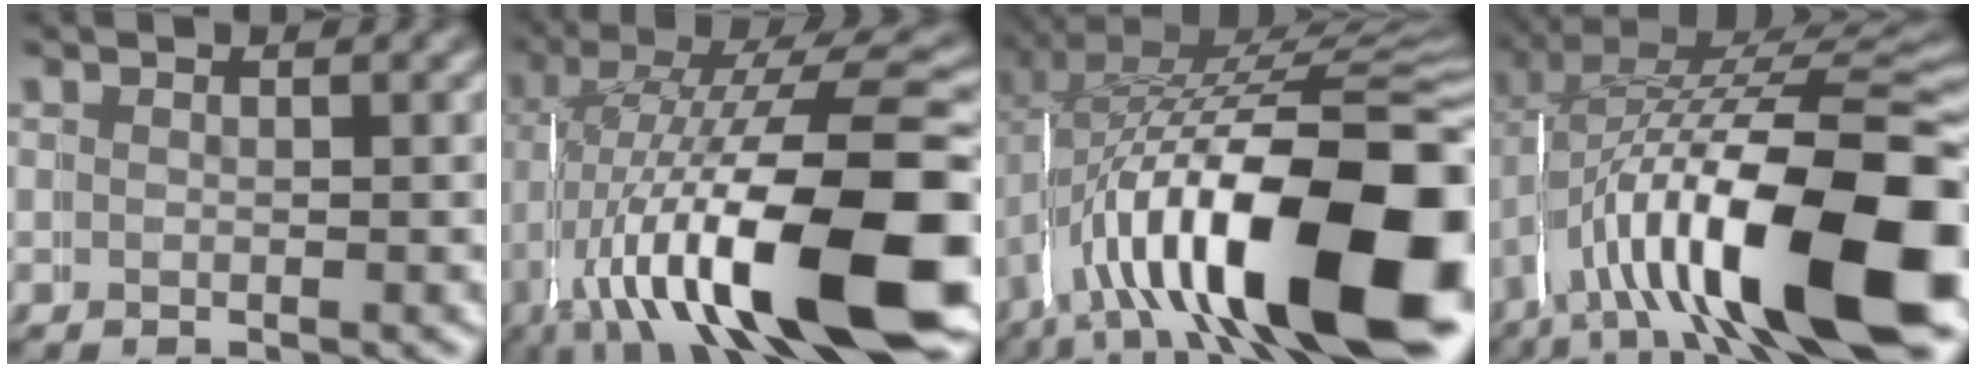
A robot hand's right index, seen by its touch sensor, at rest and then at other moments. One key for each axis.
{"total": 14.7, "fx": -2.3, "fy": 5.6, "fz": 13.4, "tx": -0.217, "ty": -0.012, "tz": -0.023}
{"total": 18.5, "fx": -5.1, "fy": 8.1, "fz": 15.8, "tx": -0.246, "ty": -0.031, "tz": -0.057}
{"total": 17.1, "fx": -4.7, "fy": 7.8, "fz": 14.5, "tx": -0.231, "ty": -0.039, "tz": -0.052}